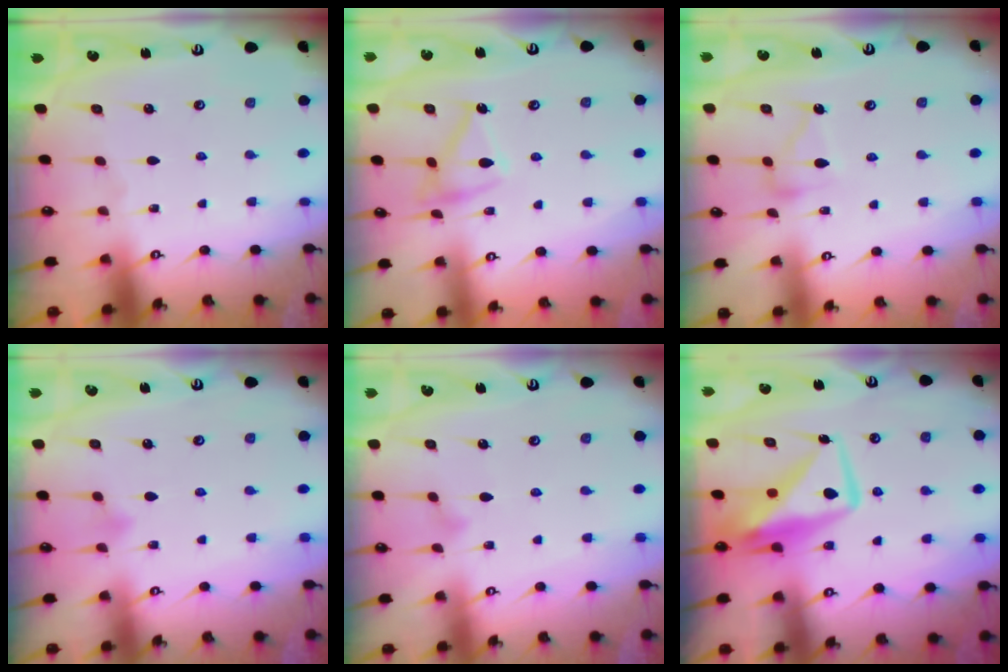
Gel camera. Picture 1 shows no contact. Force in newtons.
{"total": 14.0, "press": 14.0, "slide": 0.2}
{"total": 10.8, "press": 10.8, "slide": 0.6}
{"total": 3.7, "press": 3.6, "slide": 0.2}
{"total": 5.8, "press": 5.8, "slide": 0.3}
{"total": 11.8, "press": 11.7, "slide": 0.8}